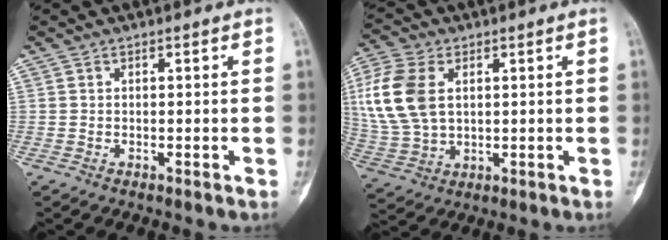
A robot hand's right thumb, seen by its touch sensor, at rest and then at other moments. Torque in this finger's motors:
{"motor_torque": [1.09, 1.64, 1.09, 0.16, 0.10]}